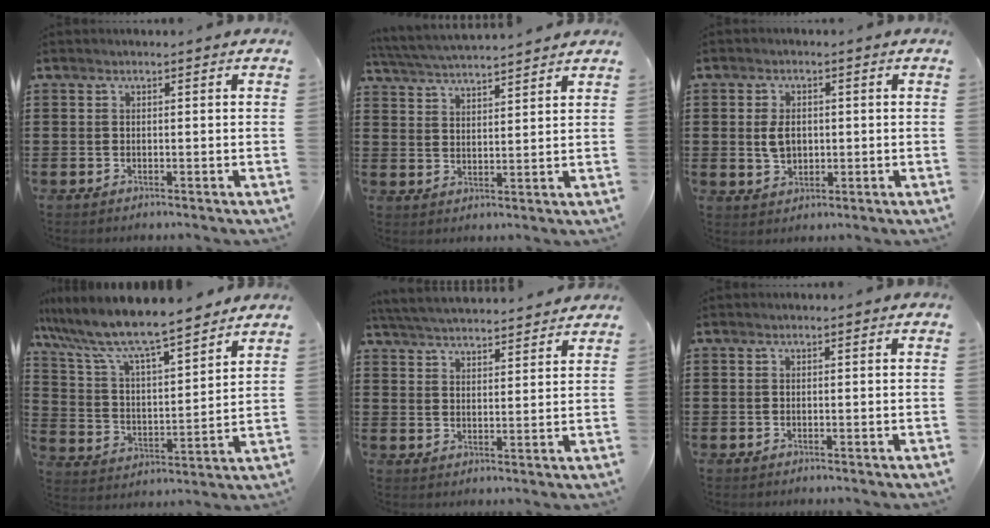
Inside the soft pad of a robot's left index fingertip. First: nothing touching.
{"total": 4.4, "force": [4.4, -0.4, 0.7], "torque": [-0.031, -0.023, 0.076]}
{"total": 4.1, "force": [0.3, 2.7, 3.1], "torque": [-0.065, 0.004, 0.000]}
{"total": 8.1, "force": [7.2, 0.8, 3.6], "torque": [-0.103, -0.049, 0.118]}
{"total": 4.5, "force": [4.4, 0.0, 0.7], "torque": [-0.031, -0.023, 0.078]}
{"total": 0.0}